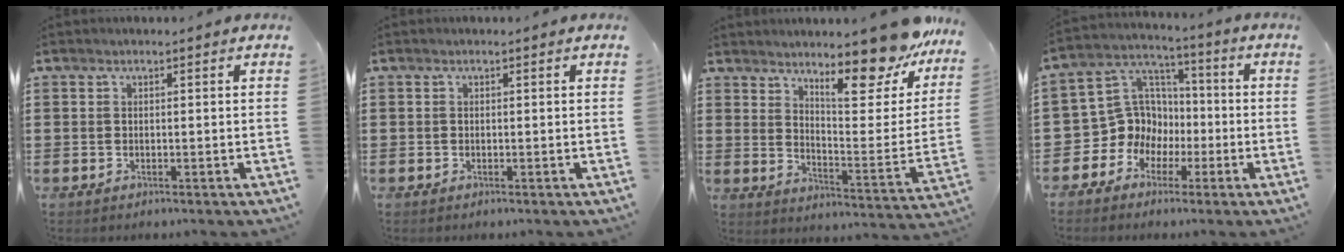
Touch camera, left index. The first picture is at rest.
{"total": 0.0}
{"total": 12.6, "force": [10.6, 1.9, 6.6], "torque": [-0.108, -0.082, 0.177]}
{"total": 9.8, "force": [-2.0, 9.3, 2.5], "torque": [-0.105, -0.003, -0.036]}